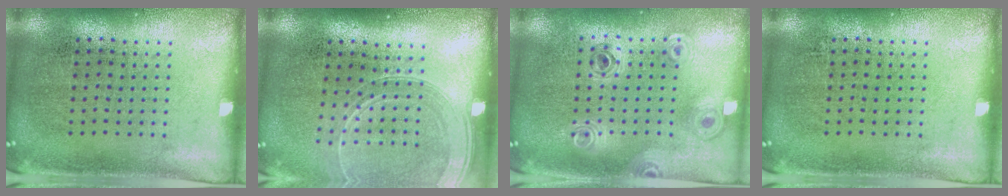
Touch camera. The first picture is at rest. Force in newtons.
{"total": 1.6, "press": 1.5, "slide": 0.7}
{"total": 0.9, "press": 0.9, "slide": 0.1}
{"total": 0.0}